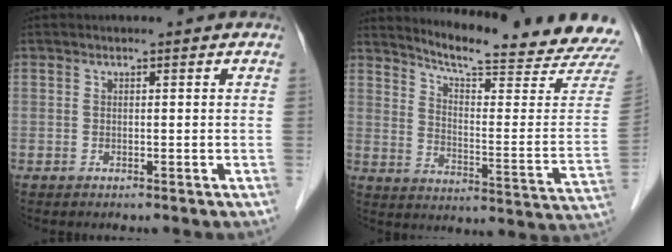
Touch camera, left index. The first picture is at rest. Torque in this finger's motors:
{"motor_torque": [-0.29, -0.41, 0.15, 0.02]}